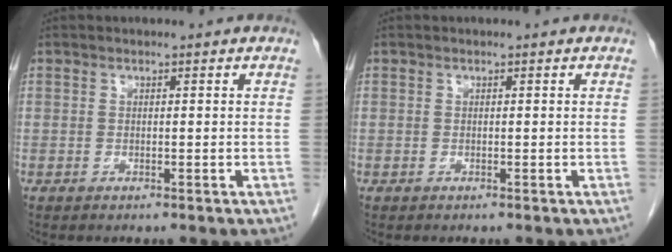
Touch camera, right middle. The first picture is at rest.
{"total": 0.0}